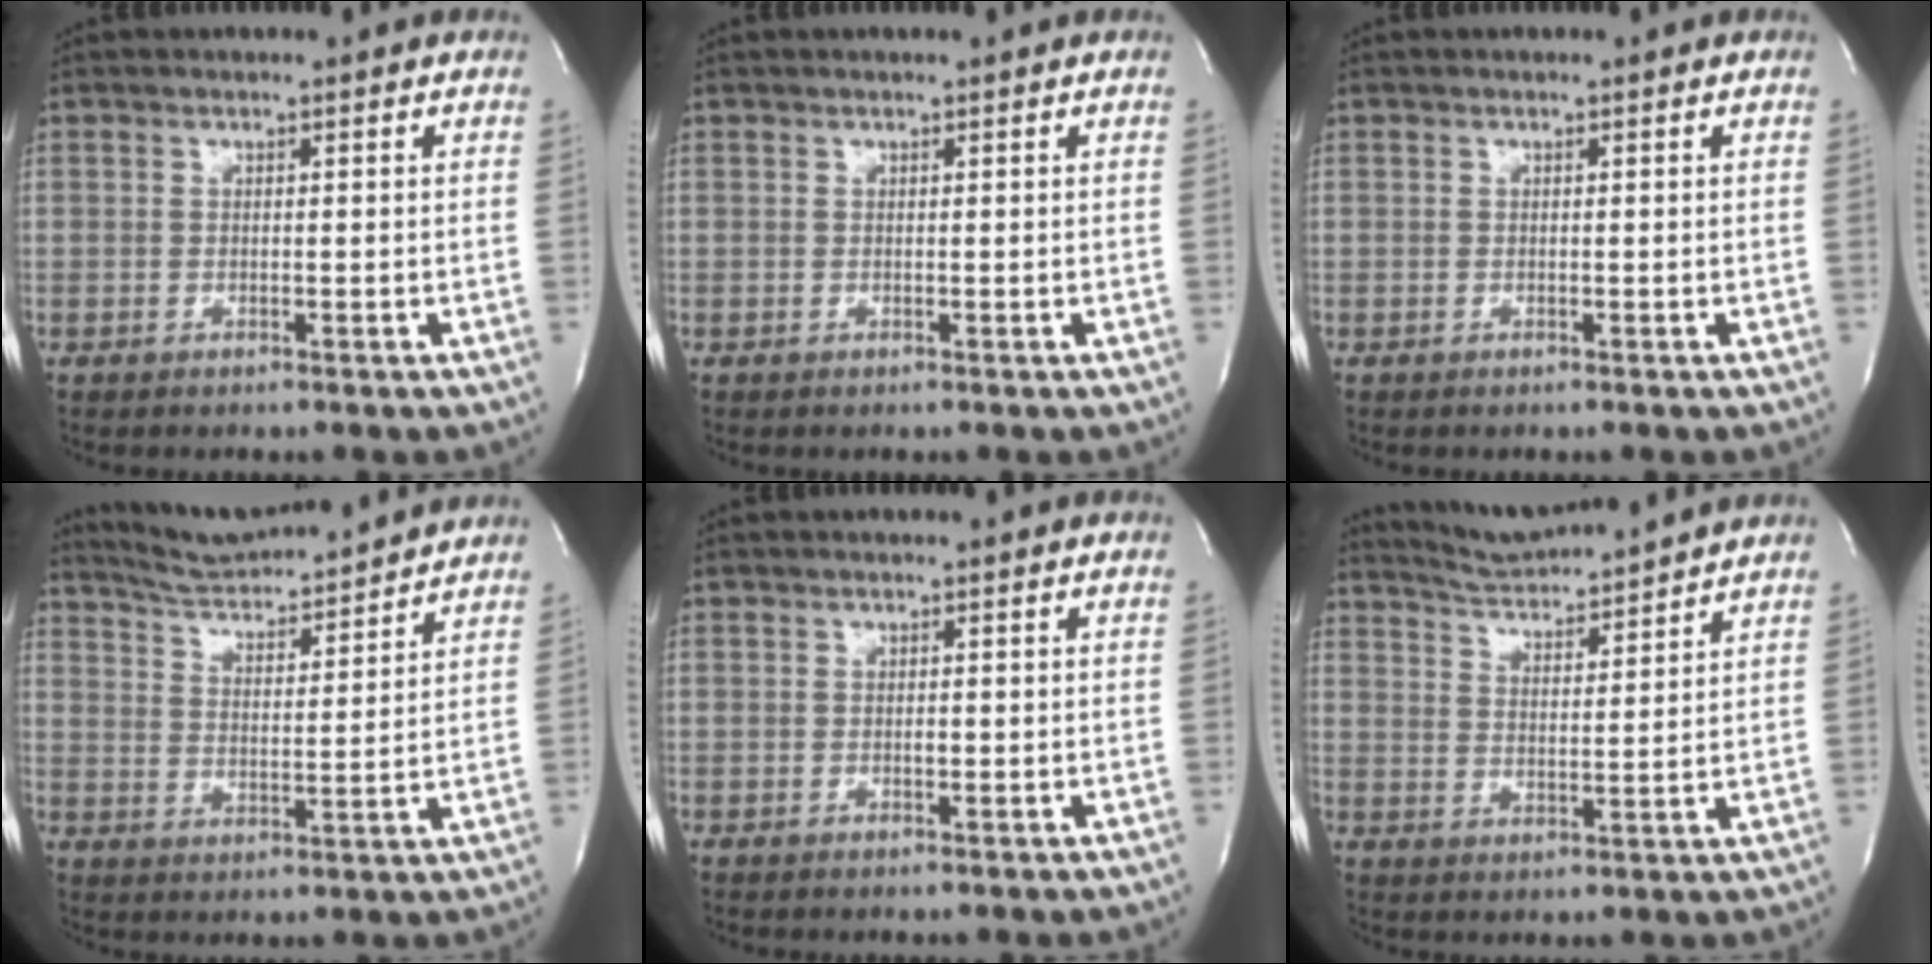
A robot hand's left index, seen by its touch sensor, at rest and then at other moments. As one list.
[{"total": 0.5, "force": [-0.5, -0.1, 0.2], "torque": [0.002, 0.003, -0.007]}, {"total": 0.0}, {"total": 12.0, "force": [11.5, 0.5, 3.5], "torque": [-0.062, 0.004, 0.179]}, {"total": 0.6, "force": [-0.3, 0.3, 0.4], "torque": [-0.013, -0.003, -0.006]}, {"total": 9.1, "force": [8.8, -0.3, 2.4], "torque": [-0.050, 0.008, 0.146]}]